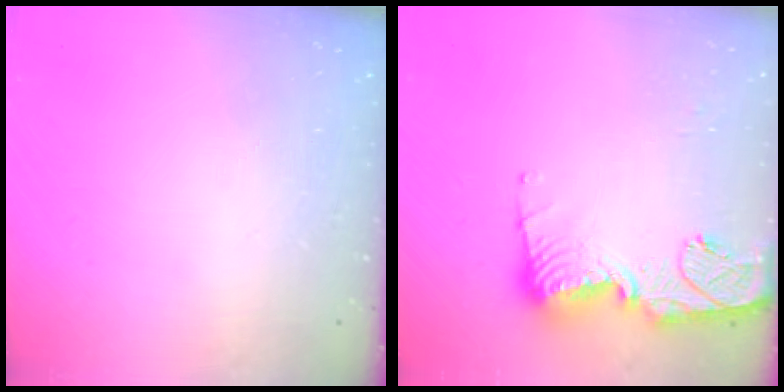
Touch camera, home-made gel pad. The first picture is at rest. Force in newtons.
{"total": 14.0, "press": 13.9, "slide": 1.5}